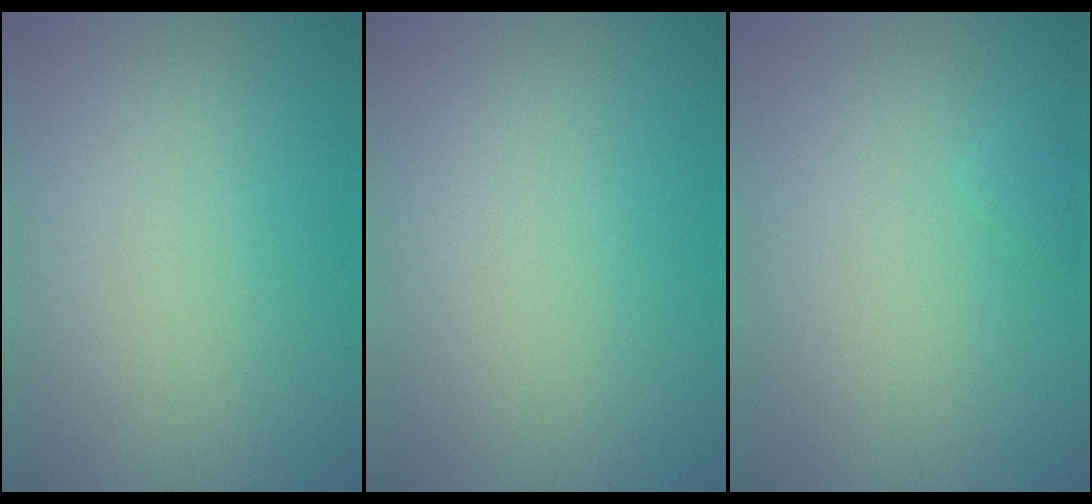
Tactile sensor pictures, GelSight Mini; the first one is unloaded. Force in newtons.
{"total": 0.0}
{"total": 0.6, "press": 0.6, "slide": 0.0}